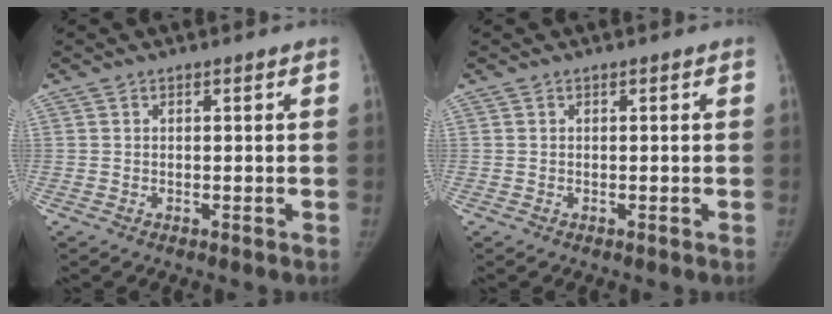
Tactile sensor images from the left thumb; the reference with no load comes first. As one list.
[{"total": 0.0}]